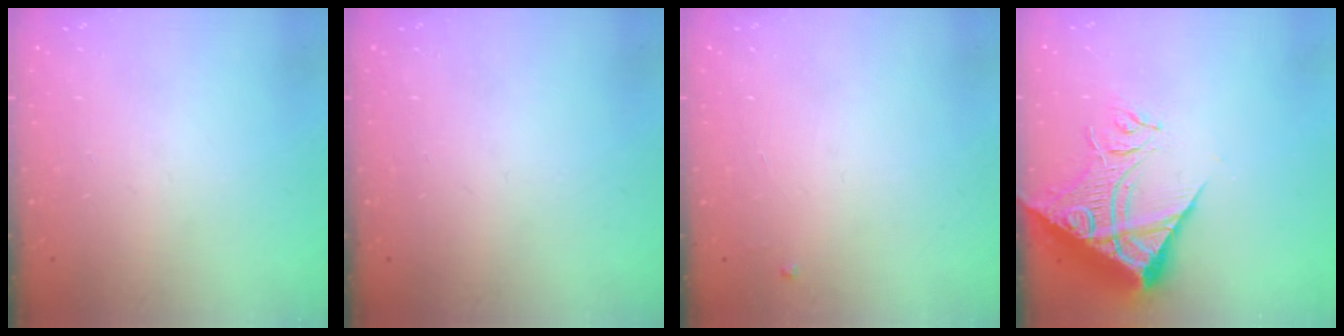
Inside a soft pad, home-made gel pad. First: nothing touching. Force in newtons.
{"total": 0.0}
{"total": 2.4, "press": 2.4, "slide": 0.4}
{"total": 14.2, "press": 14.1, "slide": 1.9}